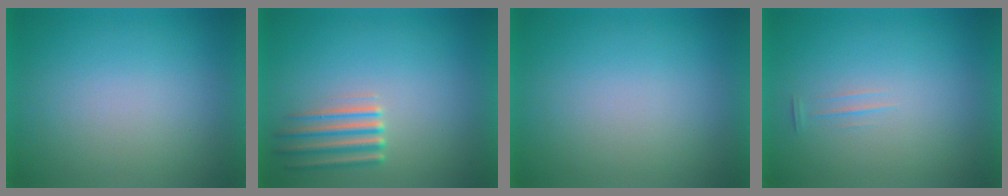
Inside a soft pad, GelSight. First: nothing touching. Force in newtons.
{"total": 2.3}
{"total": 0.0}
{"total": 1.4}